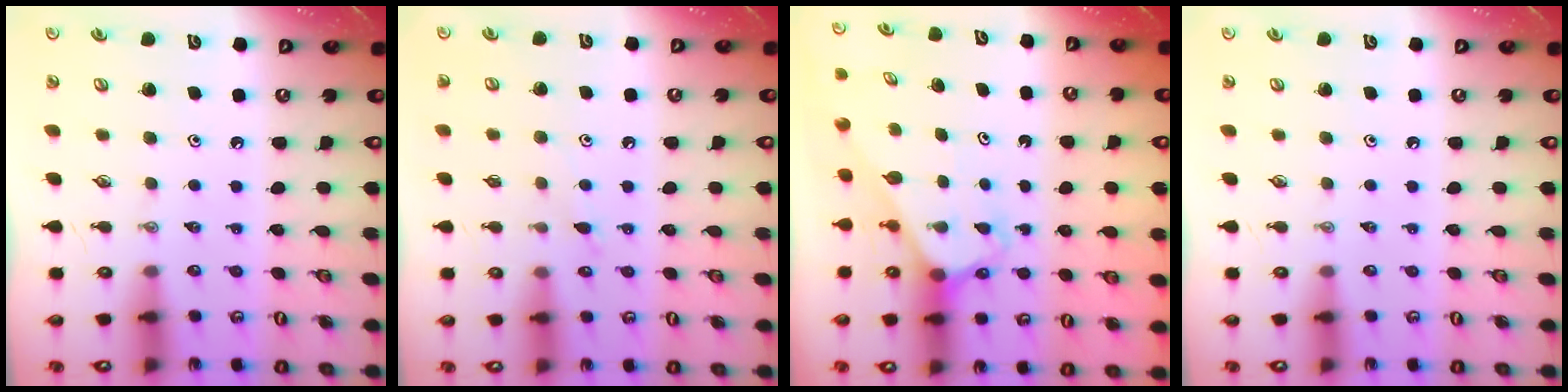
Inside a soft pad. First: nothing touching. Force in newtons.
{"total": 6.0, "press": 6.0, "slide": 0.7}
{"total": 2.8, "press": 2.8, "slide": 0.2}
{"total": 0.0}